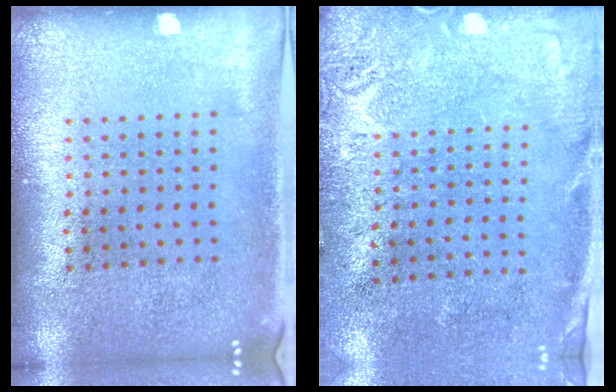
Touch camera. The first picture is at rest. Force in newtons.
{"total": 2.8, "press": 2.4, "slide": 1.4}